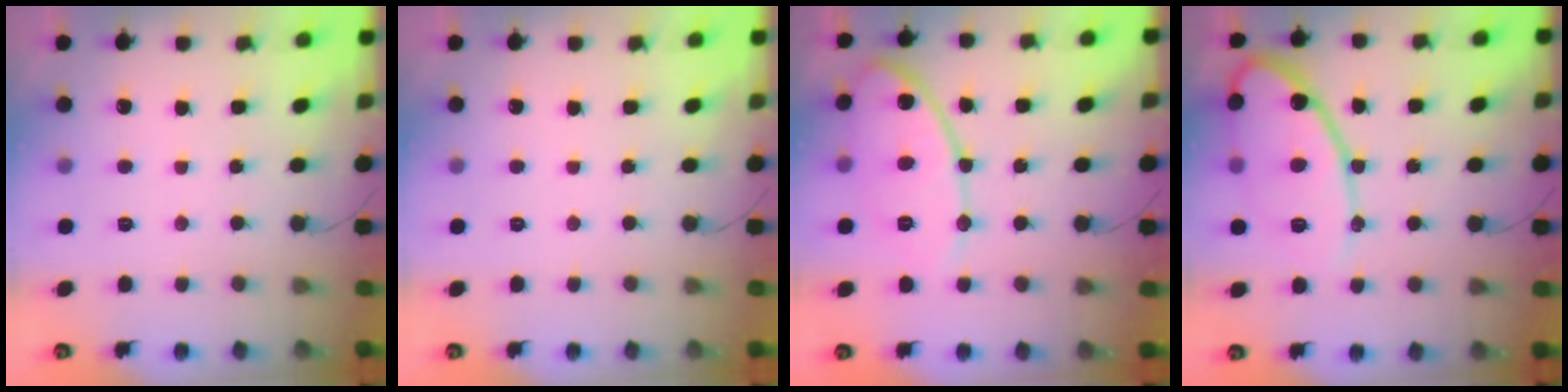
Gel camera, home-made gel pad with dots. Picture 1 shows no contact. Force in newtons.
{"total": 0.0}
{"total": 13.1, "press": 13.0, "slide": 0.8}
{"total": 16.0, "press": 16.0, "slide": 1.3}